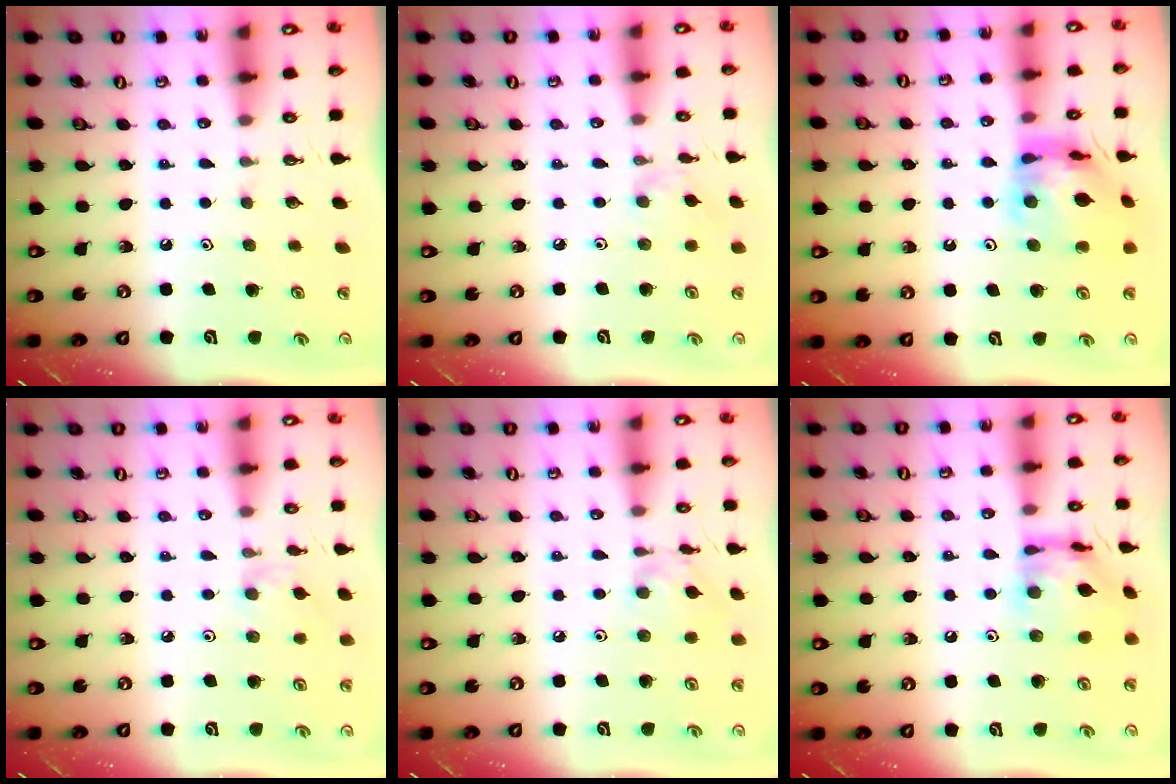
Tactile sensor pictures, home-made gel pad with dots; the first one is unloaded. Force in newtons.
{"total": 1.3, "press": 1.3, "slide": 0.4}
{"total": 13.5, "press": 13.4, "slide": 1.5}
{"total": 3.0, "press": 3.0, "slide": 0.5}
{"total": 6.8, "press": 6.8, "slide": 0.3}
{"total": 12.6, "press": 12.6, "slide": 1.2}